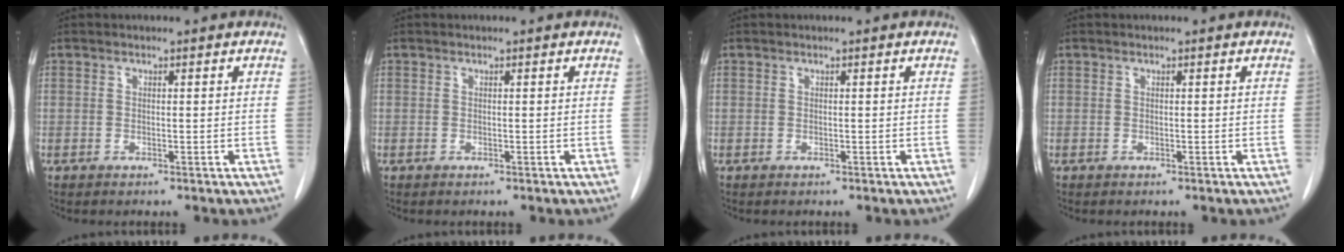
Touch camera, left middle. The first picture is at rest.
{"total": 0.0}
{"total": 0.0}
{"total": 0.0}